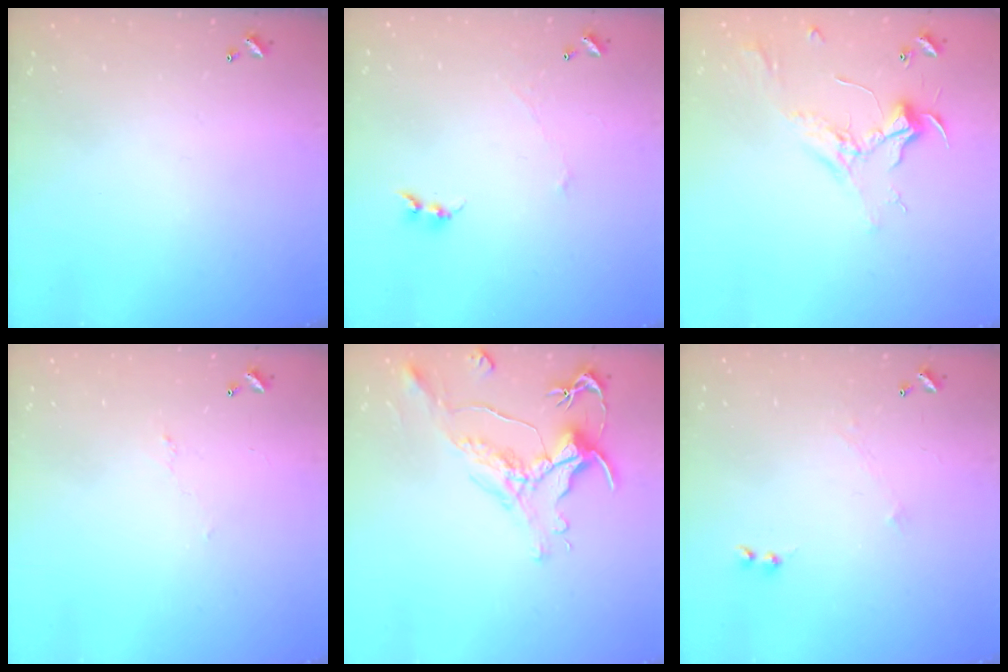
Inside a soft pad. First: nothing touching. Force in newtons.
{"total": 0.0}
{"total": 2.3, "press": 2.2, "slide": 0.6}
{"total": 0.9, "press": 0.6, "slide": 0.7}
{"total": 1.7, "press": 1.1, "slide": 1.2}
{"total": 1.1, "press": 0.9, "slide": 0.5}